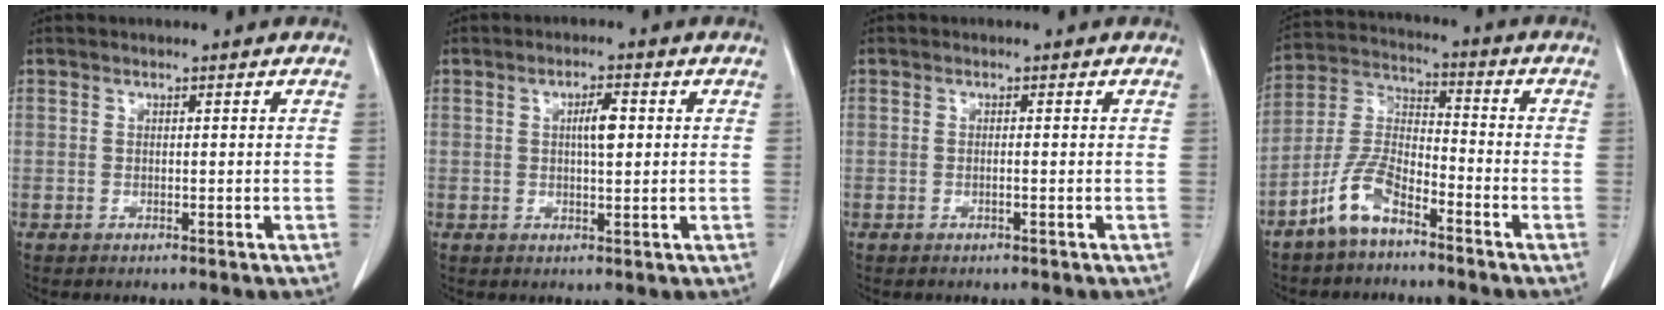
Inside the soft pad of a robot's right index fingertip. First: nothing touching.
{"total": 3.5, "force": [0.6, 0.8, 3.3], "torque": [-0.057, 0.003, 0.010]}
{"total": 0.5, "force": [-0.2, -0.2, 0.4], "torque": [-0.009, 0.000, -0.003]}
{"total": 8.8, "force": [-6.0, 3.1, 5.7], "torque": [-0.132, 0.002, -0.124]}